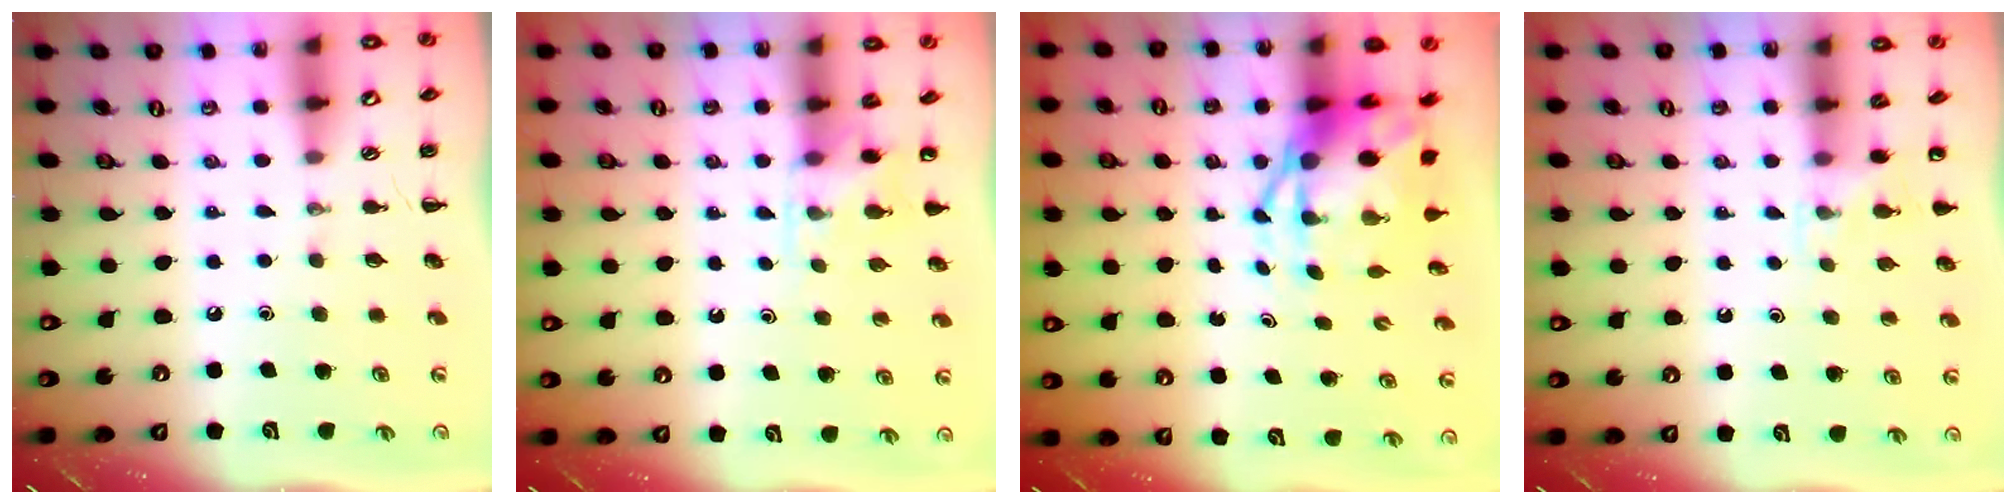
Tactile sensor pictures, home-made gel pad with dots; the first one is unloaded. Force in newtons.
{"total": 4.4, "press": 4.2, "slide": 1.6}
{"total": 7.0, "press": 6.8, "slide": 1.9}
{"total": 4.0, "press": 3.8, "slide": 1.3}